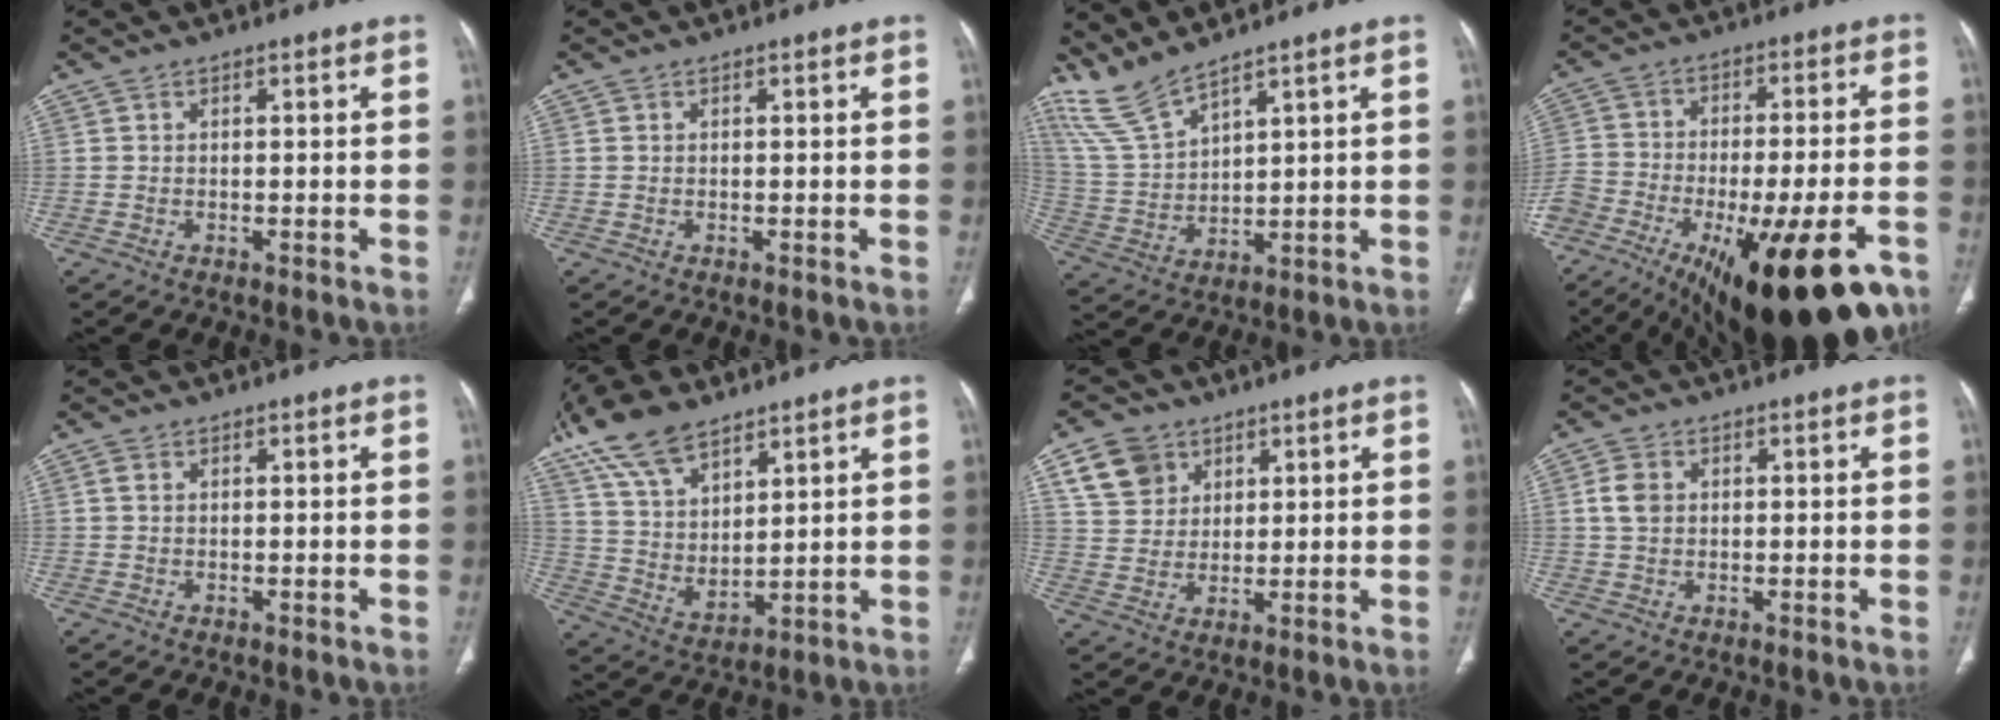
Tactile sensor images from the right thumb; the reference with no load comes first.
{"total": 0.0}
{"total": 8.4, "force": [7.5, 1.3, 3.5], "torque": [-0.083, -0.037, 0.175]}
{"total": 31.9, "force": [-17.7, 11.7, 23.9], "torque": [-0.393, 0.022, -0.270]}
{"total": 1.0, "force": [0.2, 0.7, 0.6], "torque": [-0.016, 0.002, 0.005]}
{"total": 14.4, "force": [9.6, 6.9, 8.1], "torque": [-0.135, -0.032, 0.193]}
{"total": 8.4, "force": [4.2, 6.7, 2.9], "torque": [-0.033, -0.011, 0.085]}
{"total": 3.6, "force": [0.5, 2.8, 2.2], "torque": [-0.042, 0.005, 0.008]}